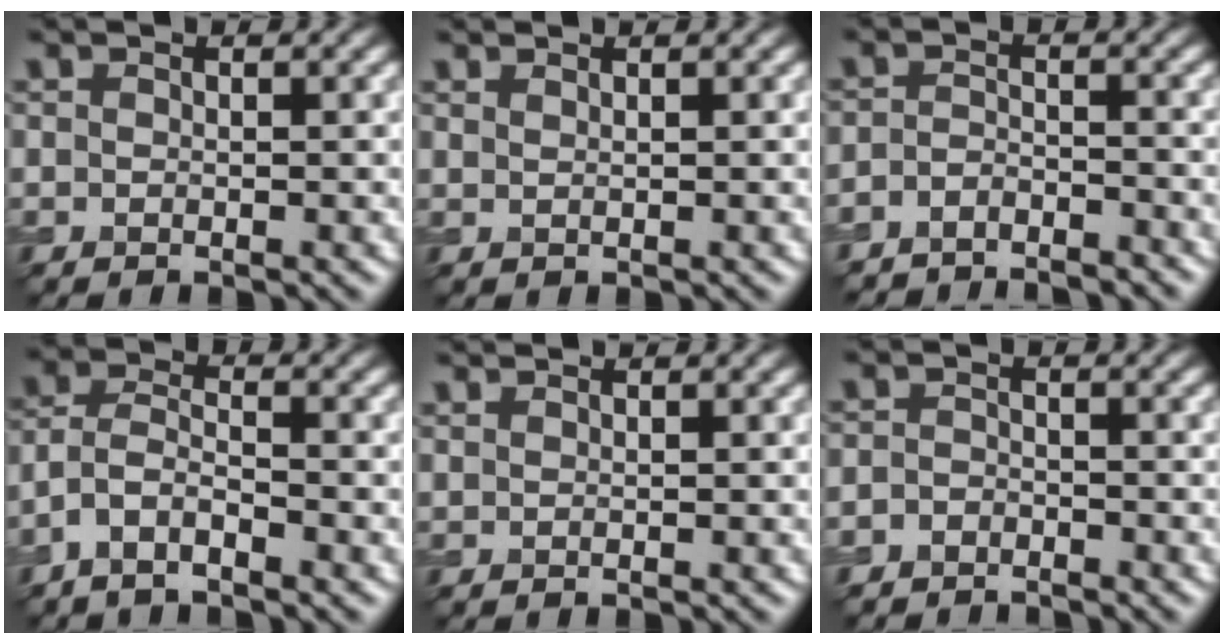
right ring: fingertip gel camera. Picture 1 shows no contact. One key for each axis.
{"total": 0.9, "fx": 0.8, "fy": 0.3, "fz": 0.4, "tx": -0.001, "ty": -0.004, "tz": 0.008}
{"total": 3.8, "fx": -3.7, "fy": 0.7, "fz": 0.7, "tx": -0.014, "ty": -0.010, "tz": -0.065}
{"total": 3.3, "fx": -2.1, "fy": 1.2, "fz": 2.2, "tx": -0.046, "ty": 0.008, "tz": -0.053}
{"total": 1.0, "fx": 0.9, "fy": 0.2, "fz": 0.3, "tx": -0.005, "ty": -0.002, "tz": 0.011}
{"total": 1.8, "fx": -1.6, "fy": 0.8, "fz": 0.2, "tx": 0.001, "ty": 0.002, "tz": -0.035}